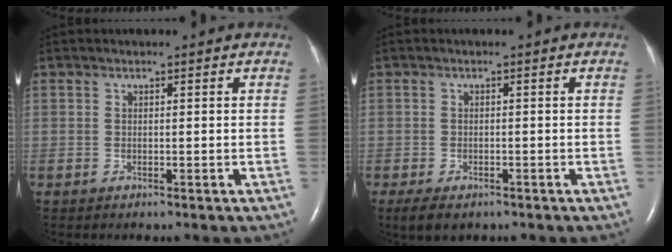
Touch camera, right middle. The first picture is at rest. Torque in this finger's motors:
{"motor_torque": [0.27, -0.42, -0.01, 0.01]}